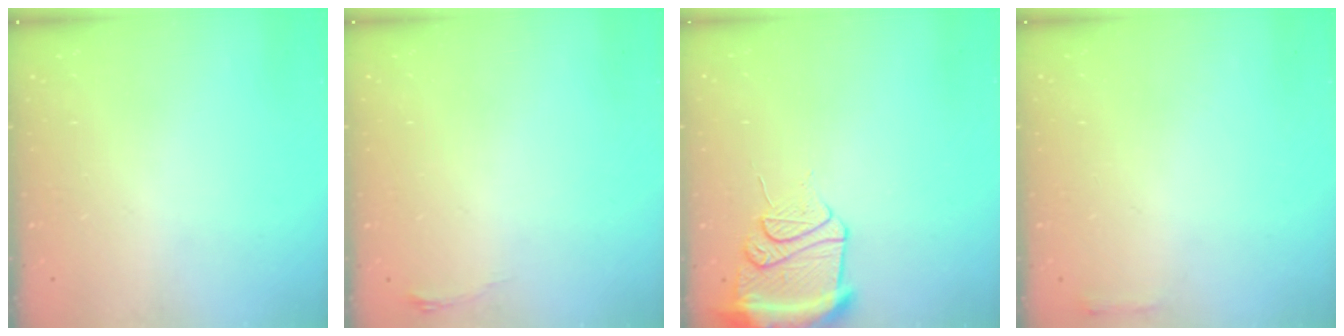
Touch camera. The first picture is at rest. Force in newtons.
{"total": 3.4, "press": 3.4, "slide": 0.5}
{"total": 12.9, "press": 12.8, "slide": 1.5}
{"total": 2.3, "press": 2.3, "slide": 0.5}